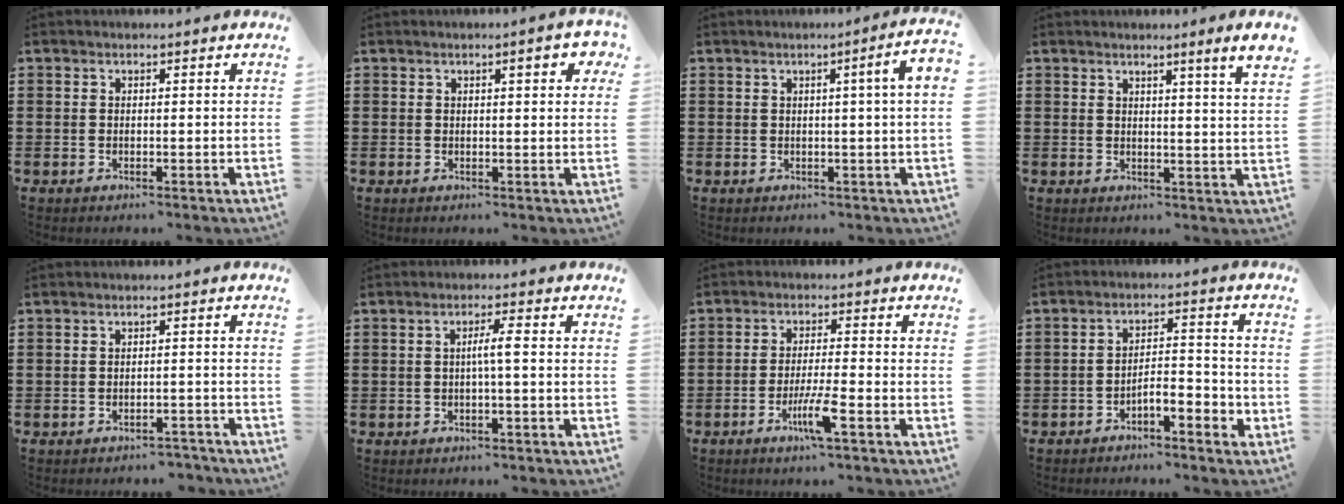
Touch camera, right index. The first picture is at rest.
{"total": 3.0, "force": [1.2, 0.6, 2.8], "torque": [-0.039, -0.001, 0.014]}
{"total": 4.4, "force": [0.8, -0.4, 4.3], "torque": [-0.070, -0.009, 0.008]}
{"total": 3.3, "force": [2.3, -1.1, 2.0], "torque": [-0.036, -0.017, 0.034]}
{"total": 2.1, "force": [-2.1, 0.3, 0.2], "torque": [-0.010, 0.000, -0.044]}
{"total": 2.8, "force": [-0.2, -0.1, 2.8], "torque": [-0.053, -0.001, -0.007]}
{"total": 5.6, "force": [-2.8, 0.1, 4.8], "torque": [-0.091, -0.013, -0.051]}
{"total": 3.3, "force": [-2.7, 0.8, 1.8], "torque": [-0.036, 0.011, -0.054]}